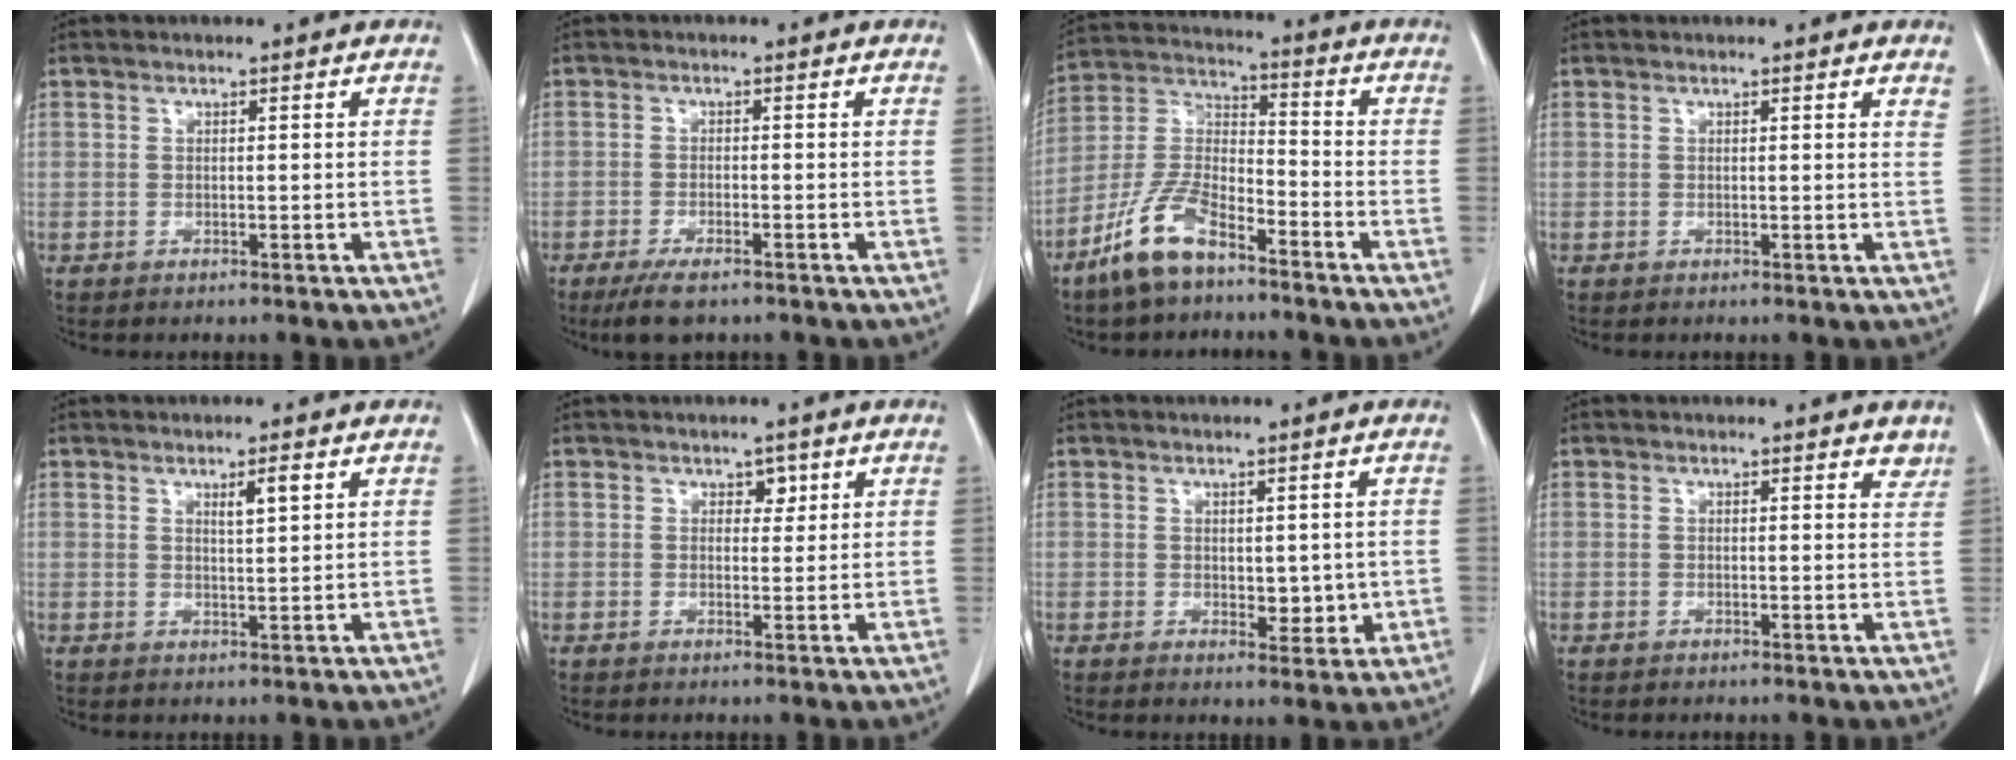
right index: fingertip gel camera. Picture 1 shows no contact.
{"total": 4.6, "force": [-3.3, 1.1, 3.1], "torque": [-0.059, -0.008, -0.052]}
{"total": 11.1, "force": [-7.7, 3.7, 7.0], "torque": [-0.158, -0.003, -0.155]}
{"total": 1.5, "force": [1.4, 0.1, 0.5], "torque": [-0.006, -0.006, 0.006]}
{"total": 2.5, "force": [1.3, 0.2, 2.2], "torque": [-0.039, -0.001, 0.023]}
{"total": 1.9, "force": [1.0, 1.3, 0.9], "torque": [-0.006, 0.000, 0.012]}
{"total": 3.7, "force": [-0.1, 2.1, 3.0], "torque": [-0.031, -0.006, 0.008]}
{"total": 2.8, "force": [2.5, 0.9, 0.8], "torque": [0.002, -0.008, 0.016]}